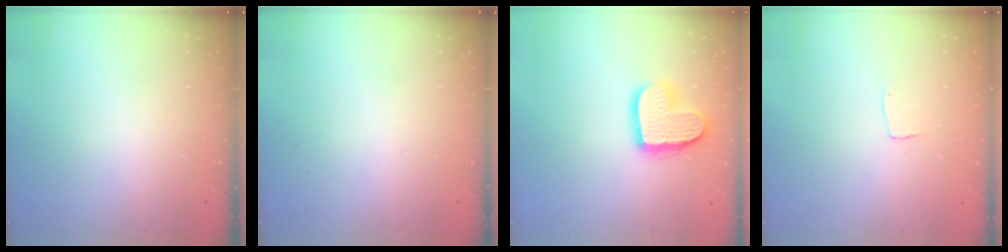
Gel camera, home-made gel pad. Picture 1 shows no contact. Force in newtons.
{"total": 0.0}
{"total": 14.1, "press": 14.0, "slide": 1.0}
{"total": 3.1, "press": 3.1, "slide": 0.2}